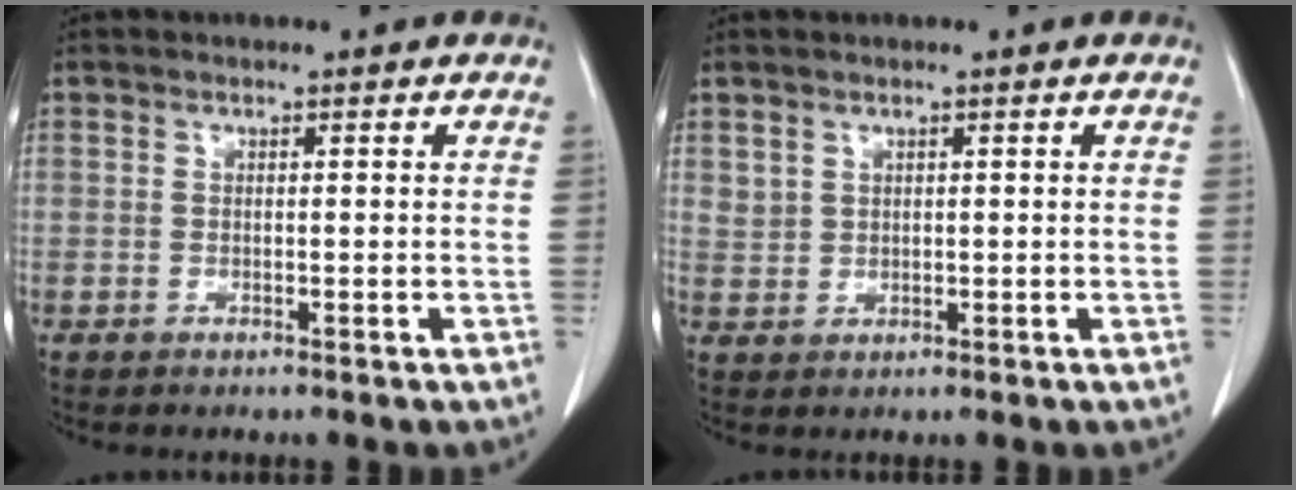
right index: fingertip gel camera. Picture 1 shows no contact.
{"total": 1.7, "force": [1.0, 1.3, 0.3], "torque": [0.002, 0.002, 0.019]}